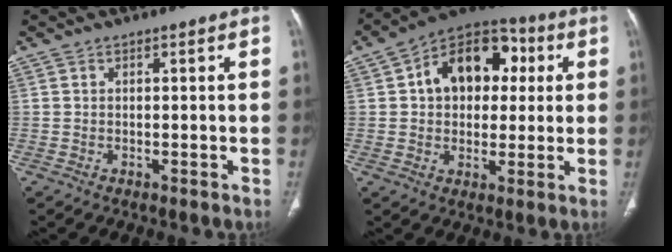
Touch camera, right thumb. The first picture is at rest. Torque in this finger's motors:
{"motor_torque": [-1.05, 1.26, -0.04, 0.16, 0.12]}